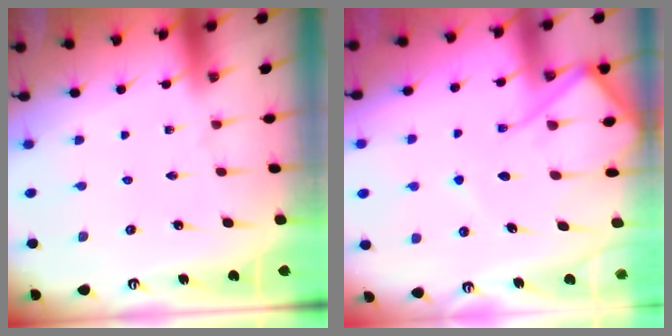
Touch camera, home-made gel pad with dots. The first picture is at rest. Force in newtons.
{"total": 12.1, "press": 12.1, "slide": 1.0}